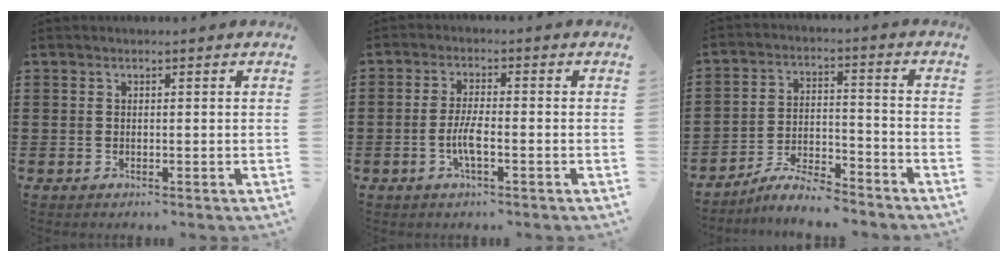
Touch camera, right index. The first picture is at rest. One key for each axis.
{"total": 4.0, "fx": -1.3, "fy": 0.8, "fz": 3.7, "tx": -0.085, "ty": -0.005, "tz": -0.031}
{"total": 6.1, "fx": -5.8, "fy": 0.5, "fz": 1.9, "tx": -0.043, "ty": 0.003, "tz": -0.113}